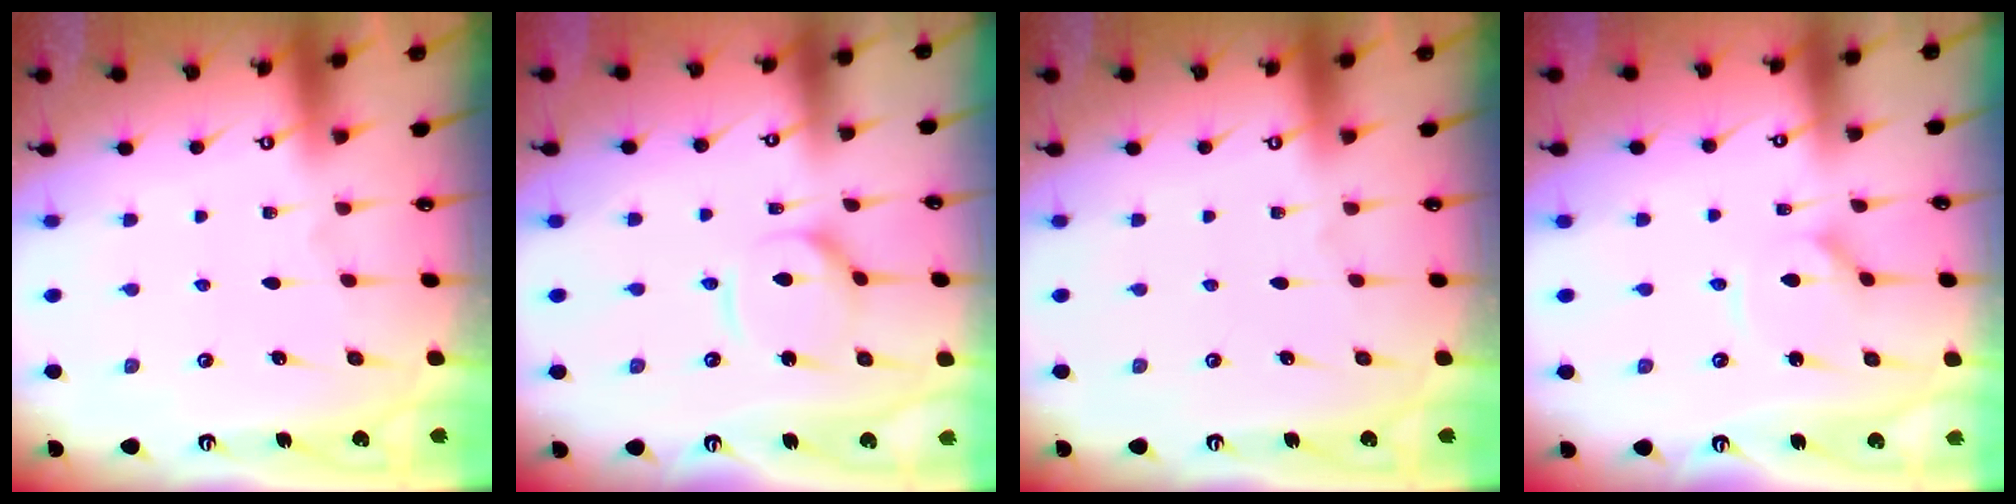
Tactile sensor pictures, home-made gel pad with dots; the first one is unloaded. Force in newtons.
{"total": 6.5, "press": 6.5, "slide": 0.4}
{"total": 0.0}
{"total": 3.0, "press": 2.9, "slide": 0.4}